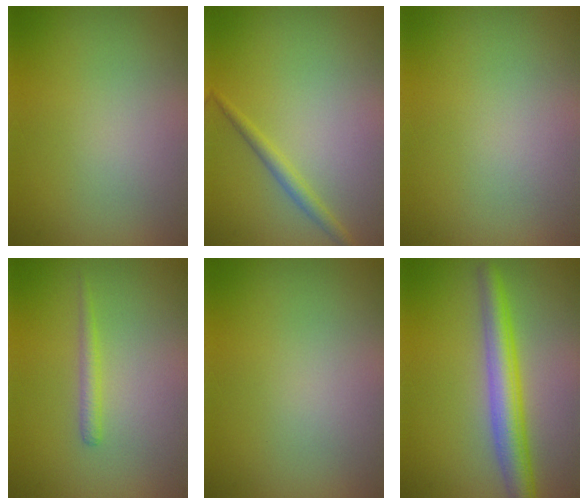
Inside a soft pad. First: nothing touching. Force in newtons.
{"total": 1.4, "press": 1.4, "slide": 0.0}
{"total": 0.0}
{"total": 1.1, "press": 1.1, "slide": 0.1}
{"total": 0.0}
{"total": 4.4, "press": 4.4, "slide": 0.0}